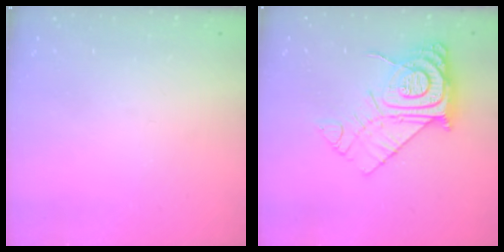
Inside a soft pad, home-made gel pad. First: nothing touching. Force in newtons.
{"total": 13.5, "press": 13.5, "slide": 1.1}